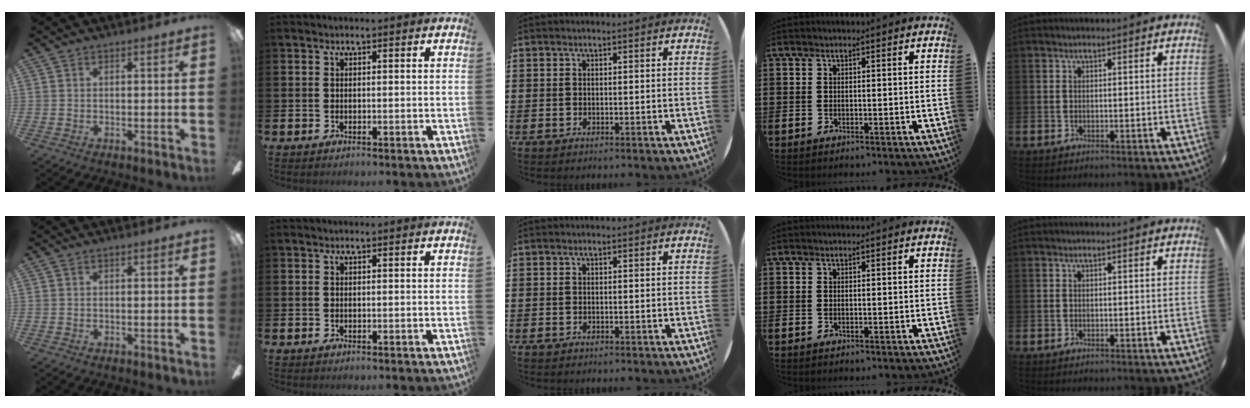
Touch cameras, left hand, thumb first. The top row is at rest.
{}